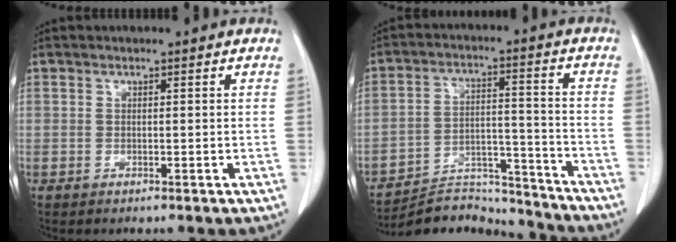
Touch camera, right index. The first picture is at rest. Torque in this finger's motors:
{"motor_torque": [-1.52, -0.62, -0.63, -0.21]}